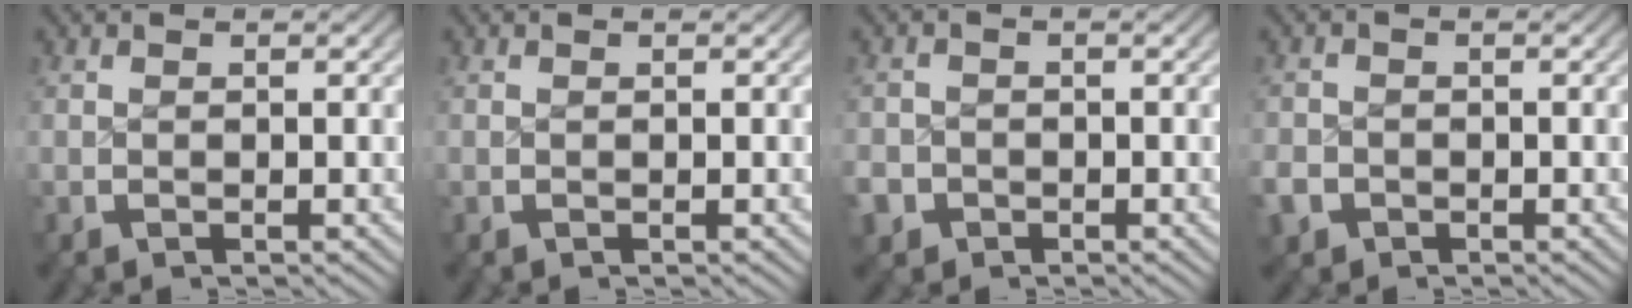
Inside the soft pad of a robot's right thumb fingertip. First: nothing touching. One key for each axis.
{"total": 0.0}
{"total": 2.9, "fx": -1.7, "fy": 2.3, "fz": 0.3, "tx": -0.016, "ty": -0.016, "tz": -0.026}
{"total": 2.3, "fx": -1.3, "fy": 1.8, "fz": 0.4, "tx": -0.016, "ty": -0.009, "tz": -0.024}